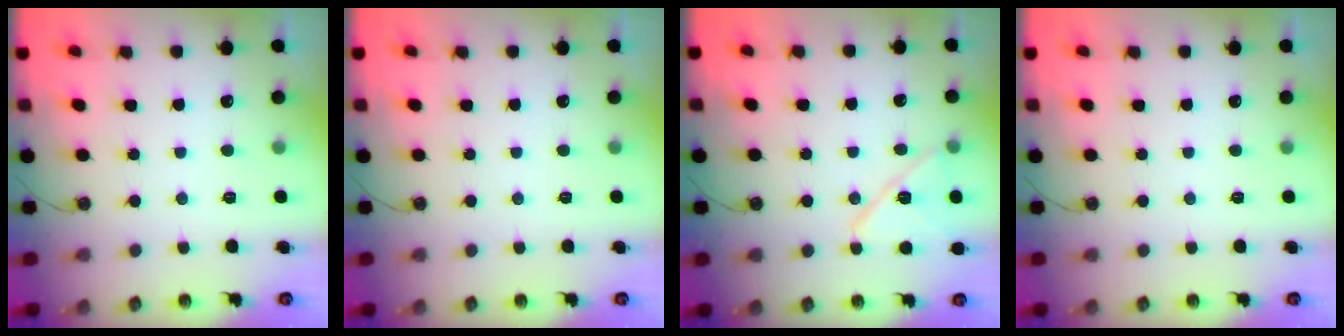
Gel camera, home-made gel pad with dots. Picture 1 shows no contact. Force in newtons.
{"total": 0.0}
{"total": 12.1, "press": 10.4, "slide": 6.2}
{"total": 0.0}